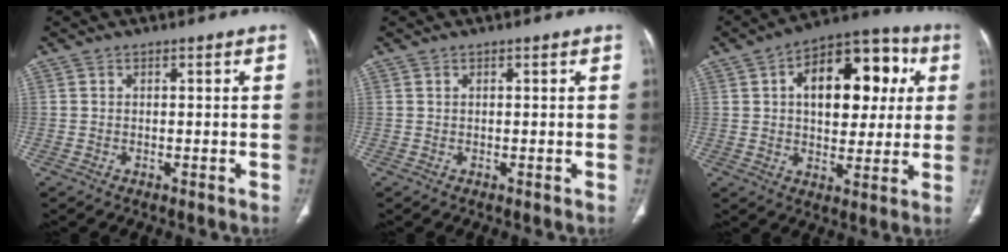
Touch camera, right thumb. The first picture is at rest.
{"total": 0.0}
{"total": 18.9, "force": [4.6, 10.9, 14.7], "torque": [-0.162, 0.020, 0.064]}